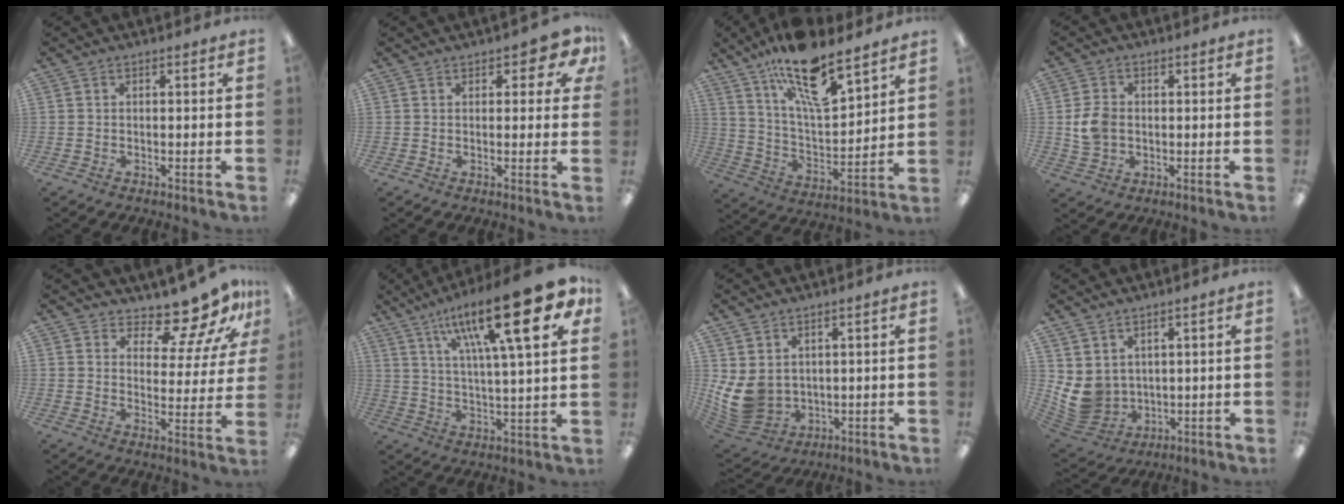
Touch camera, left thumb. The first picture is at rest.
{"total": 4.9, "force": [2.5, 2.6, 3.3], "torque": [-0.035, -0.004, 0.042]}
{"total": 18.9, "force": [13.4, 6.6, 11.6], "torque": [-0.197, -0.076, 0.228]}
{"total": 6.3, "force": [0.1, 5.0, 3.9], "torque": [-0.078, 0.006, 0.003]}
{"total": 12.6, "force": [11.0, 3.9, 4.9], "torque": [-0.079, -0.090, 0.192]}
{"total": 23.3, "force": [12.6, 5.5, 18.8], "torque": [-0.289, -0.065, 0.190]}
{"total": 8.9, "force": [1.9, 6.9, 5.3], "torque": [-0.148, -0.022, 0.041]}
{"total": 7.8, "force": [2.6, 6.5, 3.5], "torque": [-0.111, -0.023, 0.058]}